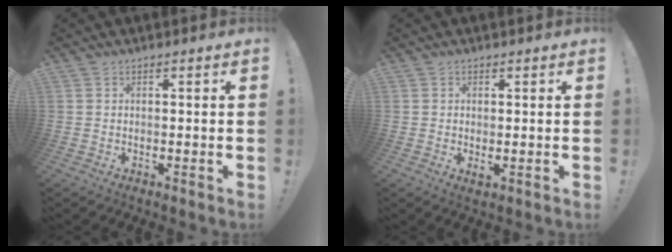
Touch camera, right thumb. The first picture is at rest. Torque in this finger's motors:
{"motor_torque": [-0.26, 0.10, 0.23, 0.13, 0.02]}